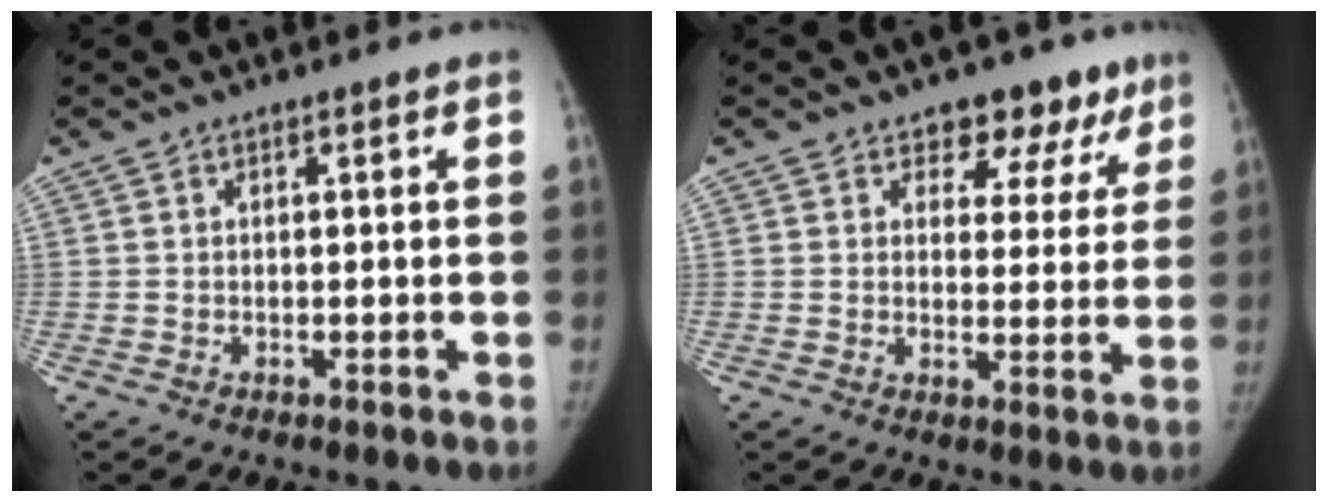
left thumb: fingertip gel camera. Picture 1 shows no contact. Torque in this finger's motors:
{"motor_torque": [0.01, 0.02, 0.23, -0.08, 0.05]}